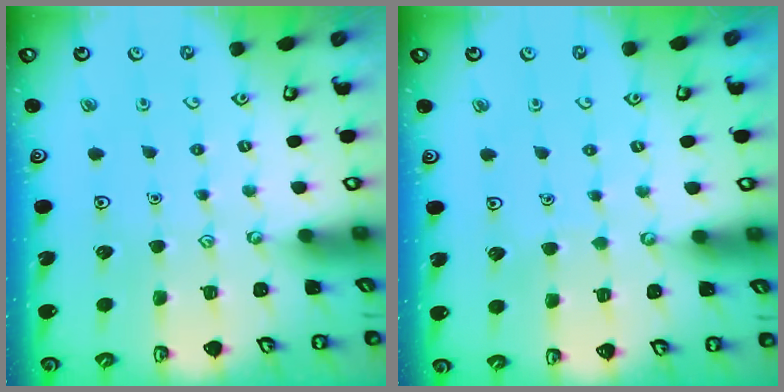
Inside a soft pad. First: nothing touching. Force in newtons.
{"total": 1.4, "press": 1.4, "slide": 0.1}